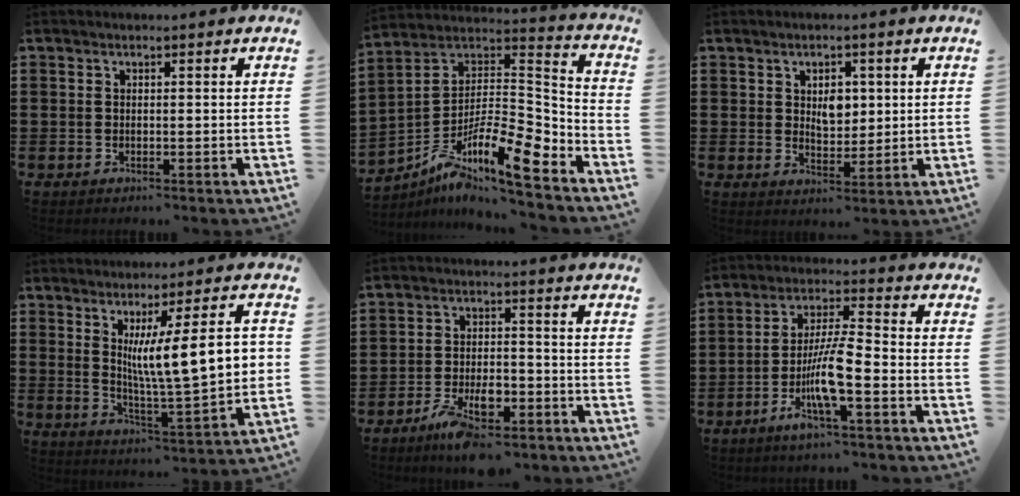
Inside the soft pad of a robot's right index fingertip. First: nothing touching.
{"total": 11.4, "force": [-8.0, 2.6, 7.7], "torque": [-0.141, -0.008, -0.154]}
{"total": 3.9, "force": [1.1, 2.7, 2.6], "torque": [-0.036, 0.002, 0.012]}
{"total": 12.3, "force": [2.5, 2.1, 11.9], "torque": [-0.193, -0.007, 0.038]}
{"total": 6.4, "force": [-4.5, 2.3, 4.0], "torque": [-0.084, 0.007, -0.085]}
{"total": 8.8, "force": [-3.4, 1.2, 8.1], "torque": [-0.167, -0.012, -0.068]}